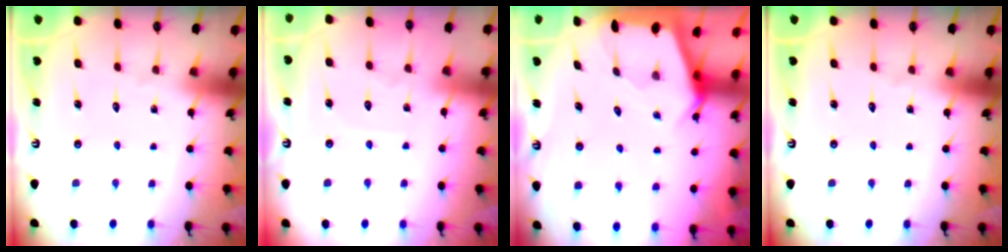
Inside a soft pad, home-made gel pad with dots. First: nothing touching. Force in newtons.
{"total": 3.6, "press": 3.5, "slide": 0.4}
{"total": 2.4, "press": 2.4, "slide": 0.3}
{"total": 0.0}